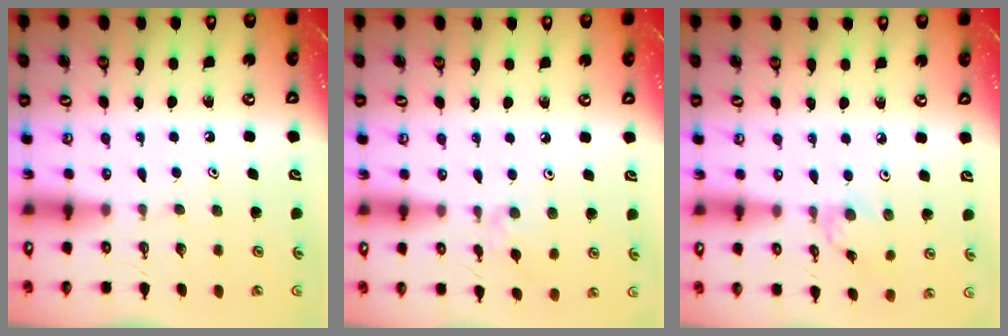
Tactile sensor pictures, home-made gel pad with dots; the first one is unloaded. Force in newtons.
{"total": 2.9, "press": 2.8, "slide": 0.5}
{"total": 1.7, "press": 1.6, "slide": 0.4}